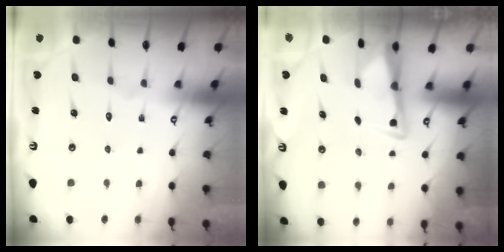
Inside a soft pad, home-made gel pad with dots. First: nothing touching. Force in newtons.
{"total": 3.0, "press": 2.9, "slide": 0.4}